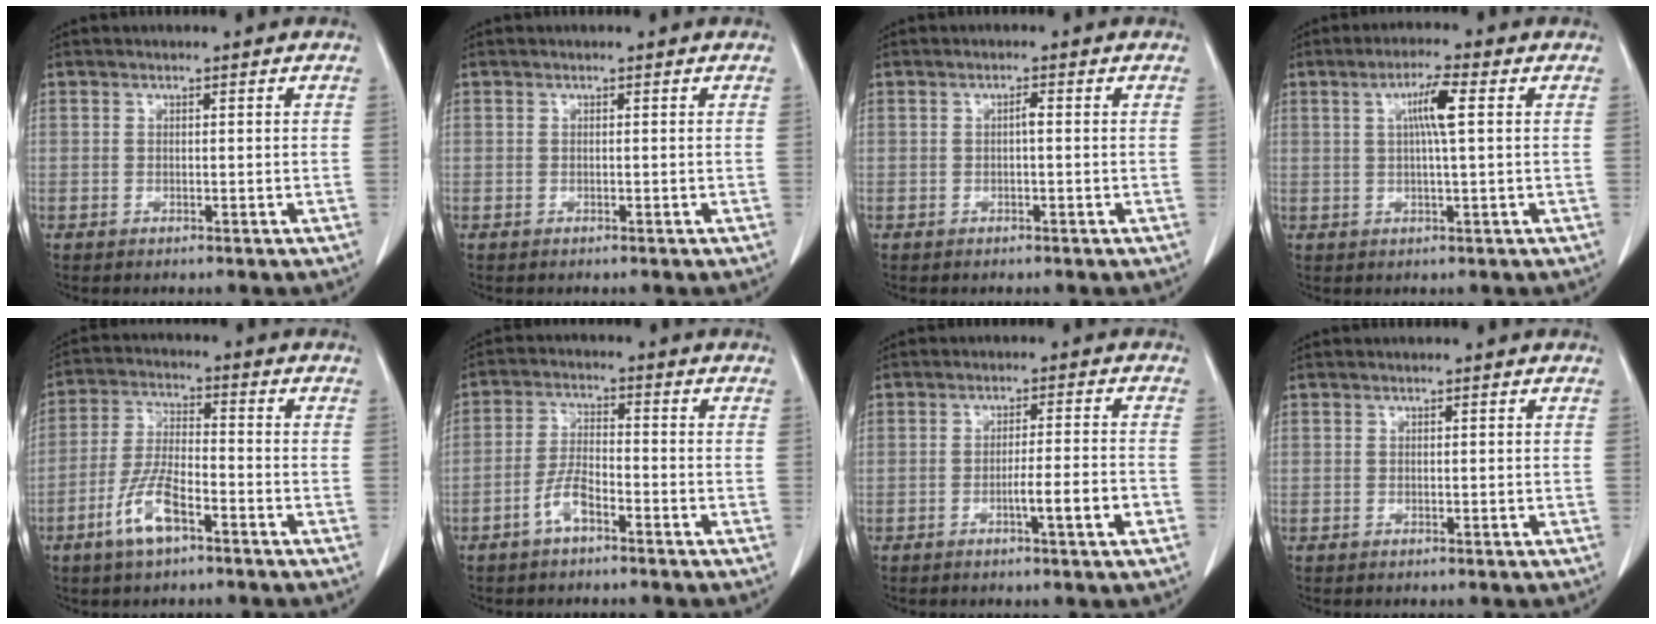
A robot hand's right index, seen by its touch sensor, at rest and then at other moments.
{"total": 0.0}
{"total": 0.9, "force": [-0.1, 0.2, 0.9], "torque": [-0.015, 0.002, -0.001]}
{"total": 5.1, "force": [1.2, -0.1, 5.0], "torque": [-0.089, 0.004, 0.021]}
{"total": 8.2, "force": [-4.4, 2.2, 6.5], "torque": [-0.139, -0.003, -0.086]}
{"total": 4.7, "force": [-2.9, 1.3, 3.4], "torque": [-0.074, 0.008, -0.056]}
{"total": 5.5, "force": [-2.2, -0.3, 5.1], "torque": [-0.071, -0.002, -0.031]}
{"total": 0.0}